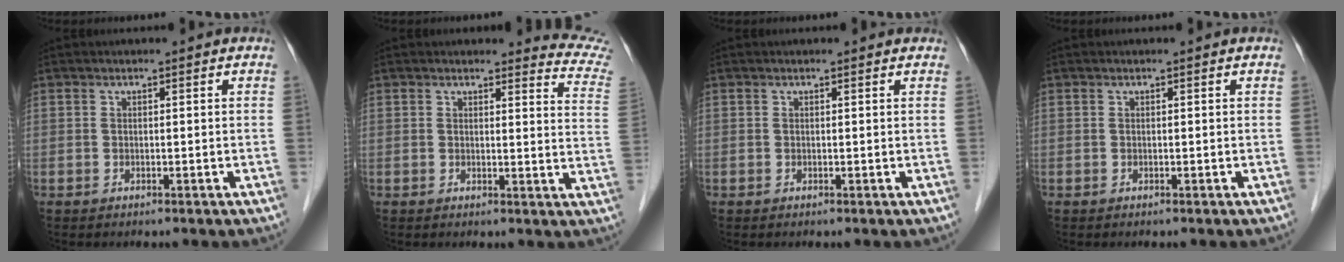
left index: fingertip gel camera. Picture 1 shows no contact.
{"total": 8.9, "force": [8.9, 0.3, 0.0], "torque": [0.023, -0.091, 0.064]}
{"total": 1.1, "force": [0.9, 0.7, 0.2], "torque": [0.005, 0.012, 0.010]}
{"total": 0.0}